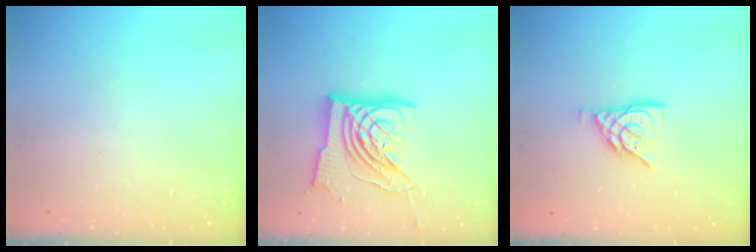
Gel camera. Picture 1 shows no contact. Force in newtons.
{"total": 16.1, "press": 16.0, "slide": 1.8}
{"total": 9.9, "press": 9.8, "slide": 1.2}